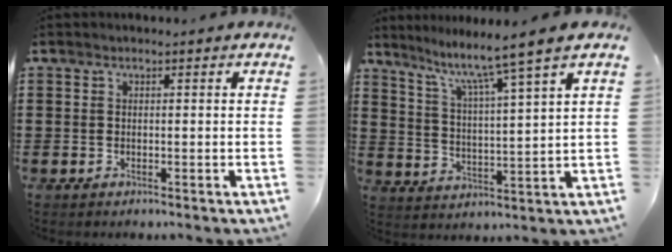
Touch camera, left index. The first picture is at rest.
{"total": 6.7, "force": [5.4, -1.1, 3.9], "torque": [-0.098, -0.042, 0.081]}